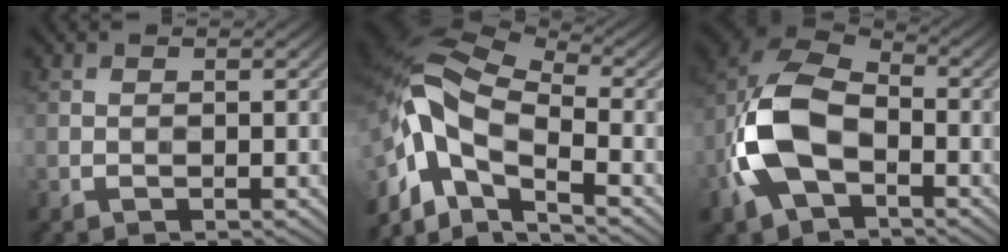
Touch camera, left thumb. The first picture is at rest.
{"total": 14.0, "force": [-4.2, 6.4, 11.7], "torque": [-0.252, -0.003, -0.093]}
{"total": 12.4, "force": [-3.6, 7.6, 9.1], "torque": [-0.221, -0.004, -0.081]}